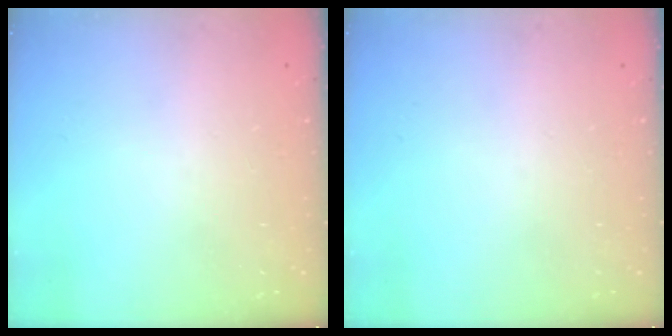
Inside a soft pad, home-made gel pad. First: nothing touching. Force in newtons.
{"total": 0.0}